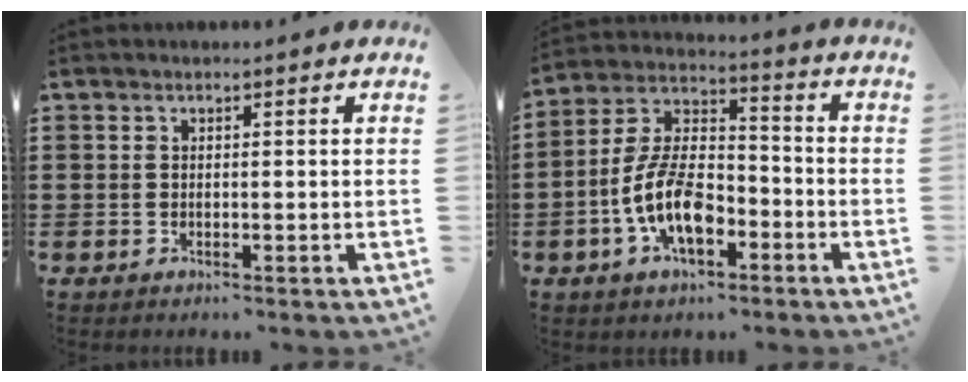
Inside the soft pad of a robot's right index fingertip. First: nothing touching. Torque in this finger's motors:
{"motor_torque": [2.14, 0.00, 1.05, 0.21]}